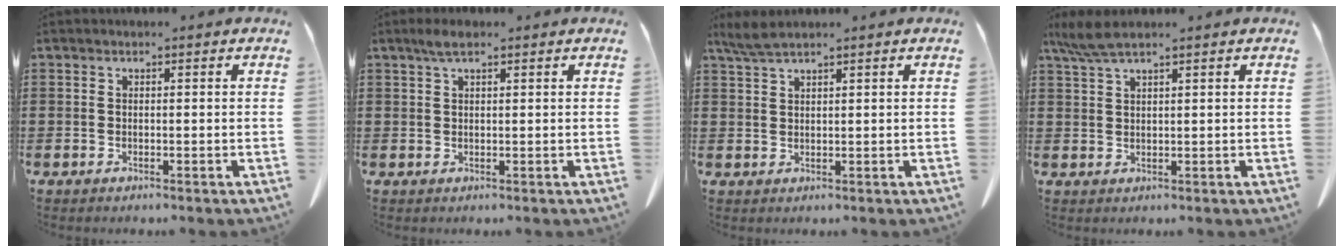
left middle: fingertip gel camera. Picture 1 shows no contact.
{"total": 2.1, "force": [1.2, 0.5, 1.7], "torque": [-0.035, 0.004, 0.020]}
{"total": 2.5, "force": [2.0, 0.1, 1.5], "torque": [-0.033, 0.000, 0.038]}
{"total": 3.8, "force": [2.8, 0.3, 2.5], "torque": [-0.055, 0.001, 0.053]}